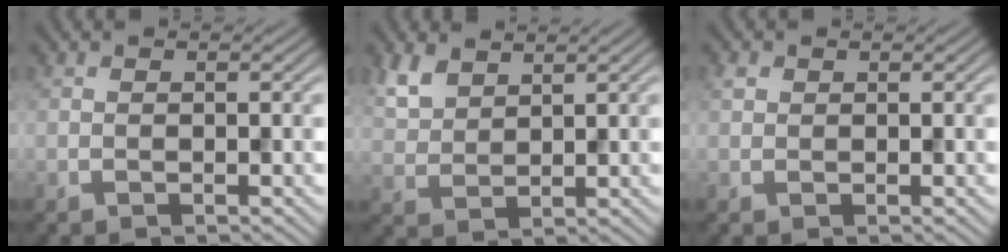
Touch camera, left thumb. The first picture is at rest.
{"total": 4.6, "force": [3.1, 2.4, 2.5], "torque": [-0.071, 0.001, 0.072]}
{"total": 0.9, "force": [0.4, 0.8, 0.3], "torque": [-0.007, 0.002, 0.007]}